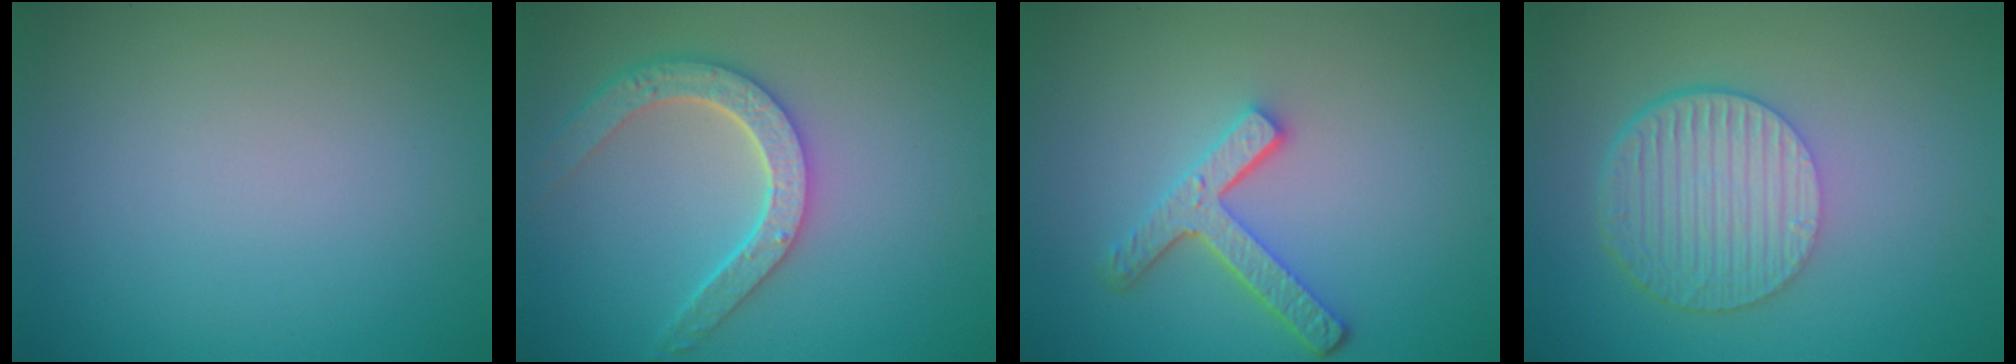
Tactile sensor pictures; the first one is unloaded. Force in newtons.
{"total": 4.5, "press": 3.8, "slide": 2.5}
{"total": 3.8, "press": 3.0, "slide": 2.3}
{"total": 6.4, "press": 4.5, "slide": 4.5}